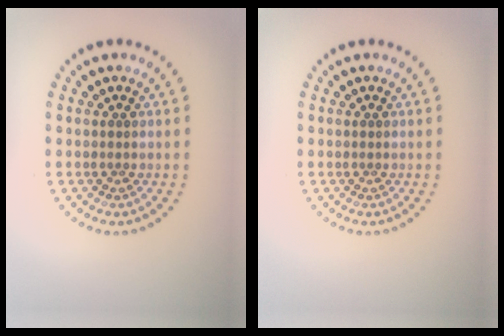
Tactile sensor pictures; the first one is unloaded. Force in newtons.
{"total": 0.0}